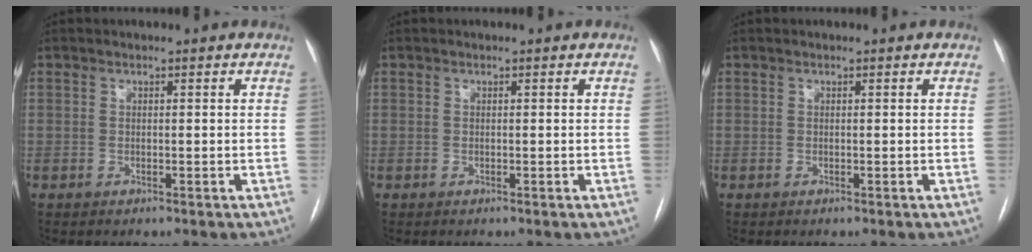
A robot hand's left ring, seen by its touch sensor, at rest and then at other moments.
{"total": 0.0}
{"total": 0.0}